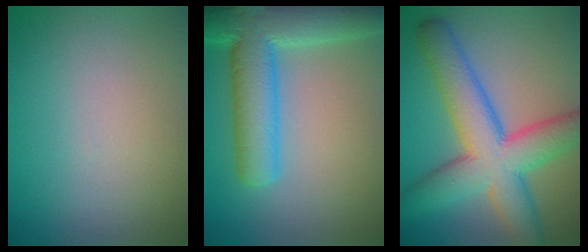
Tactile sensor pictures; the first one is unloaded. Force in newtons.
{"total": 8.6, "press": 8.6, "slide": 0.5}
{"total": 9.6, "press": 9.5, "slide": 0.3}